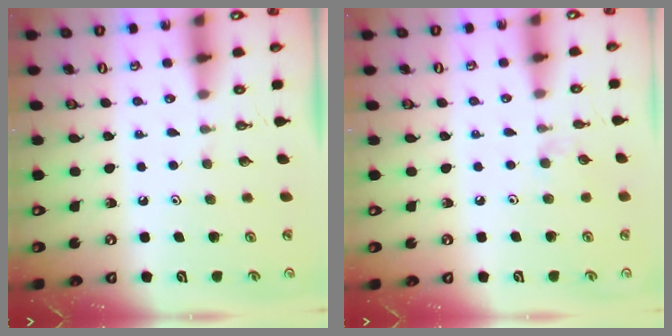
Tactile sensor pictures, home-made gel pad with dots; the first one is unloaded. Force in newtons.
{"total": 2.9, "press": 2.9, "slide": 0.3}